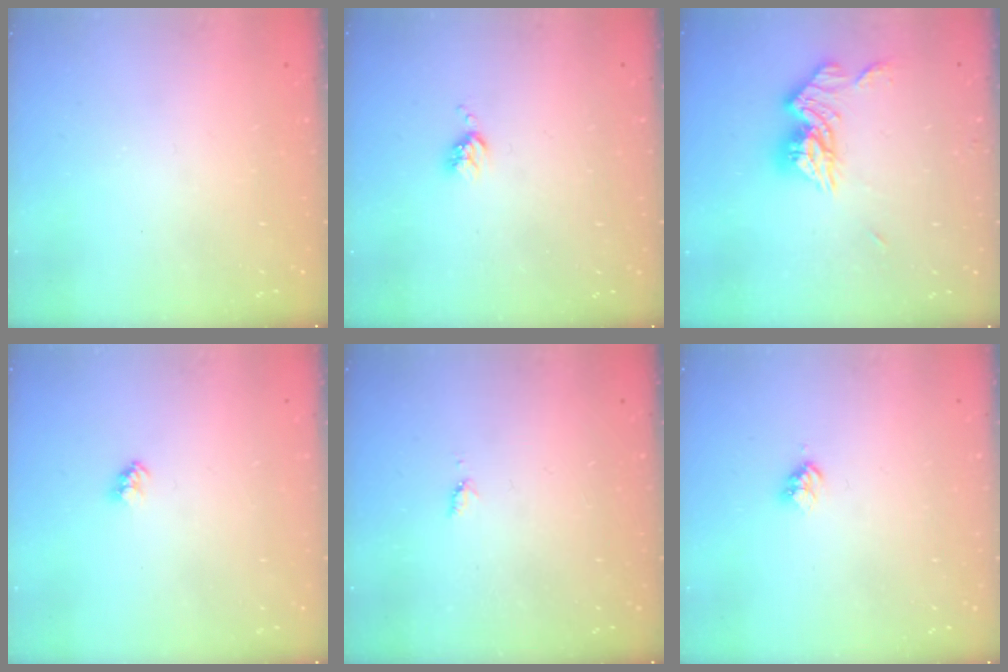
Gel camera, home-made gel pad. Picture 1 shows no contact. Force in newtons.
{"total": 4.6, "press": 4.5, "slide": 0.6}
{"total": 12.5, "press": 12.5, "slide": 1.2}
{"total": 2.4, "press": 2.4, "slide": 0.1}
{"total": 4.1, "press": 4.0, "slide": 0.6}
{"total": 3.0, "press": 3.0, "slide": 0.4}